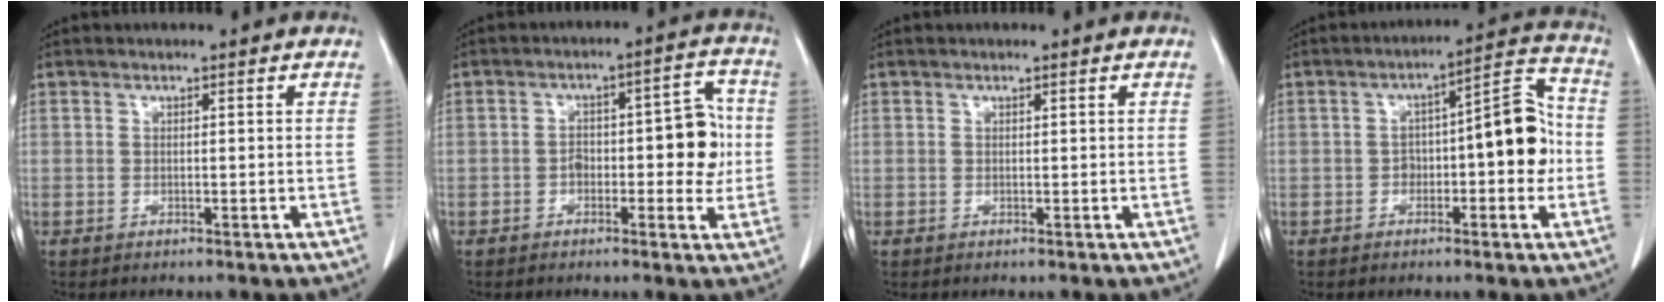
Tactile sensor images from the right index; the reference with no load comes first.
{"total": 8.4, "force": [-0.9, 3.5, 7.5], "torque": [-0.093, 0.030, -0.011]}
{"total": 0.0}
{"total": 10.6, "force": [-1.1, 3.6, 9.9], "torque": [-0.134, 0.044, -0.013]}